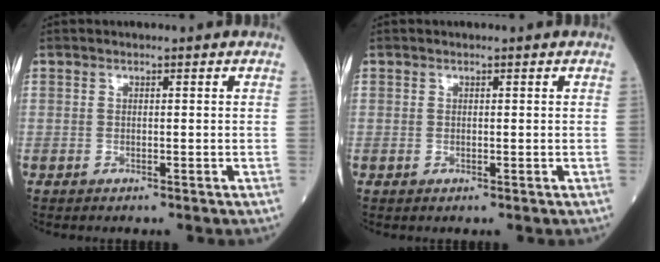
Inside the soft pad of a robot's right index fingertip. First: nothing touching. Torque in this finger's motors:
{"motor_torque": [-0.12, -0.12, -0.06, 0.01]}